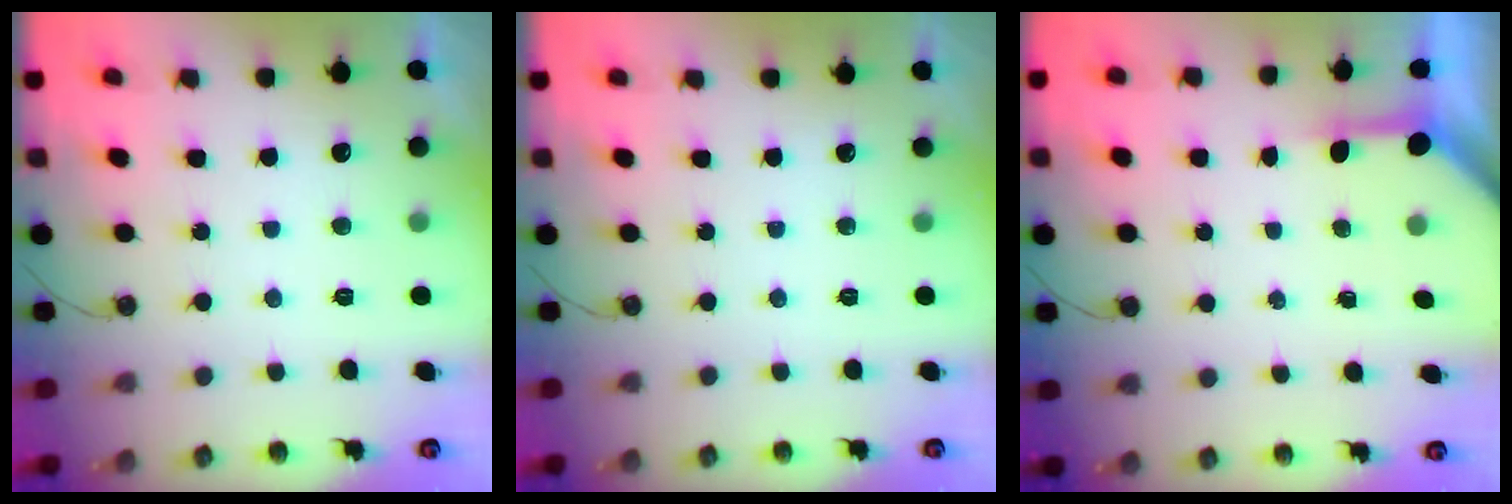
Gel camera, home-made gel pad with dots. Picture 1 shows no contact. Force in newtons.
{"total": 0.0}
{"total": 3.5, "press": 3.4, "slide": 0.4}